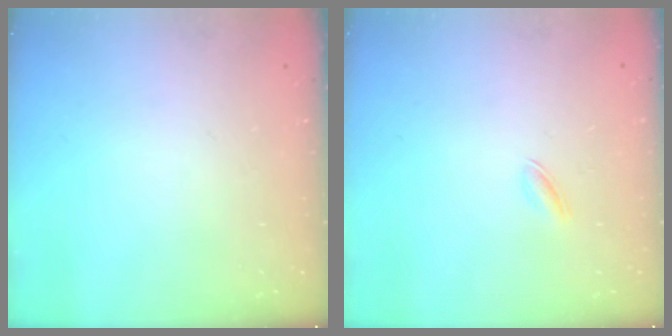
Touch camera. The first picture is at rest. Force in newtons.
{"total": 2.3, "press": 2.2, "slide": 0.7}